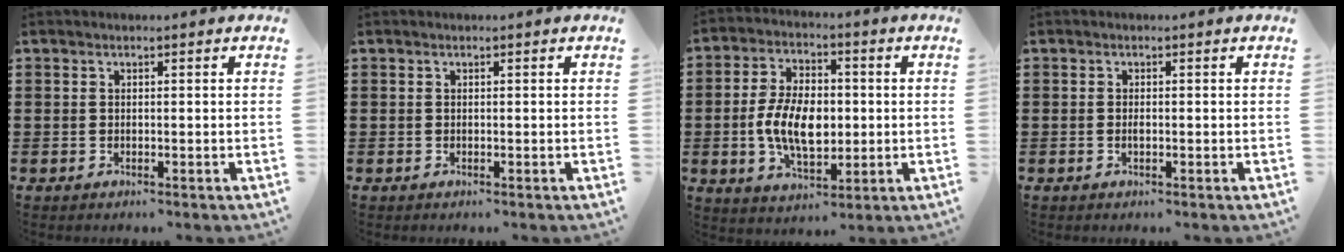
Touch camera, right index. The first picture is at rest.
{"total": 0.0}
{"total": 9.4, "force": [-0.9, 5.5, 7.5], "torque": [-0.155, 0.005, -0.022]}
{"total": 0.8, "force": [-0.1, 0.3, 0.8], "torque": [-0.017, -0.003, -0.002]}